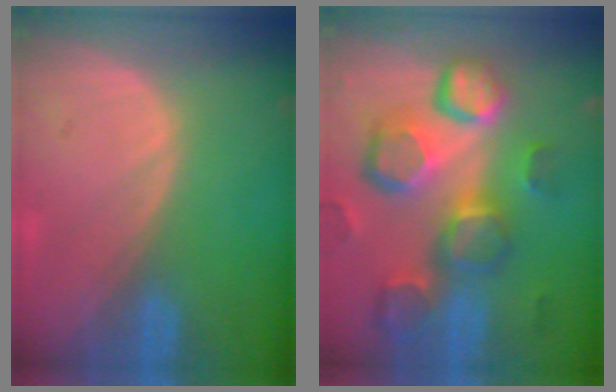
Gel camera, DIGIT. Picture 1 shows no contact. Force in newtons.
{"total": 13.2, "press": 11.5, "slide": 6.5}